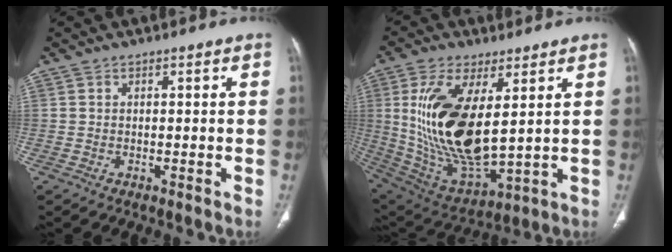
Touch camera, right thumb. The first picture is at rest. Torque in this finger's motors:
{"motor_torque": [-0.31, 3.93, 1.82, 0.94, 0.70]}